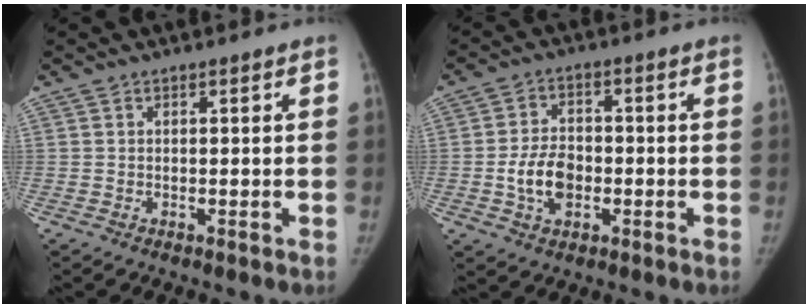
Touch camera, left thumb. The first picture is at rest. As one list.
[{"total": 8.0, "force": [-1.8, 5.5, 5.6], "torque": [-0.087, 0.013, -0.033]}]